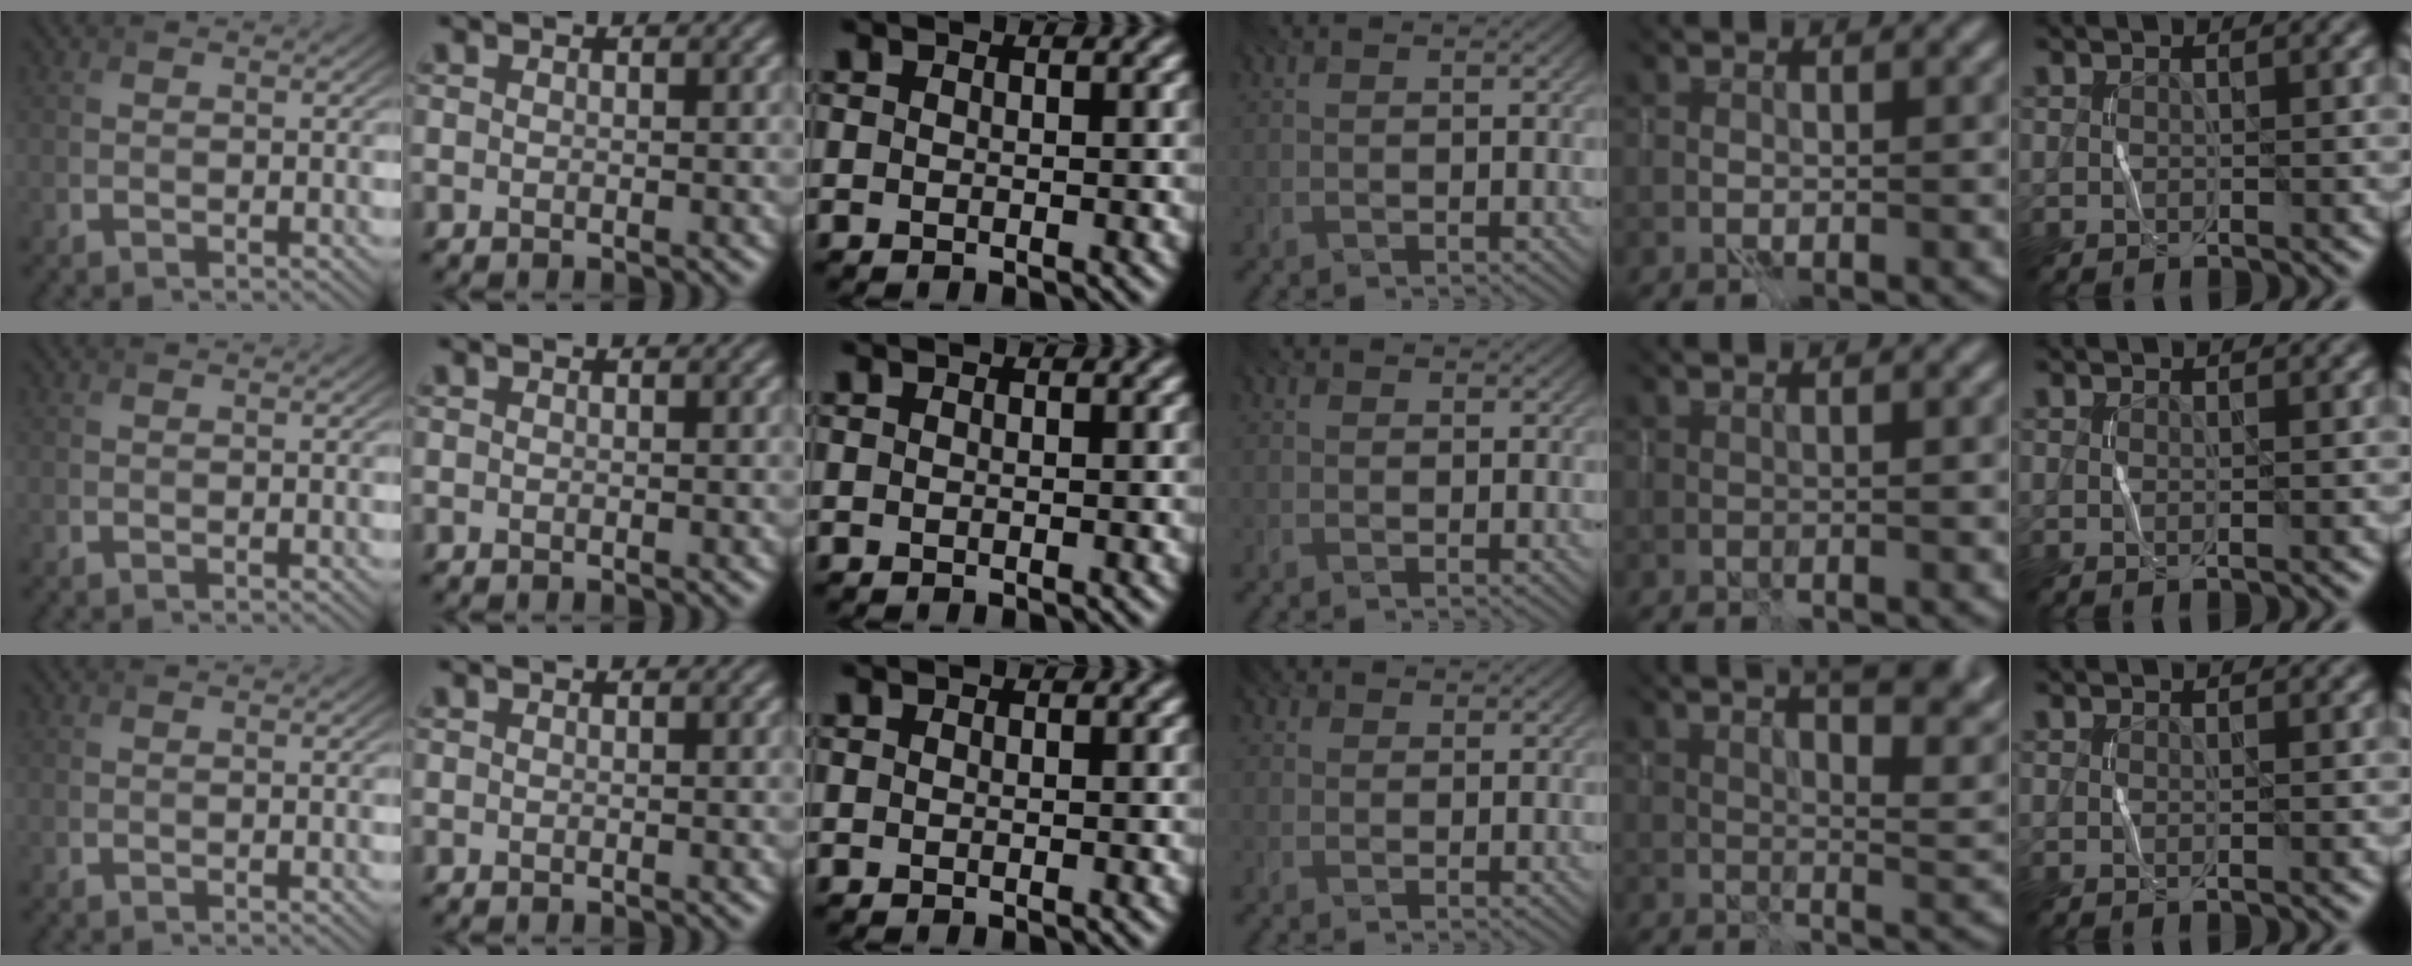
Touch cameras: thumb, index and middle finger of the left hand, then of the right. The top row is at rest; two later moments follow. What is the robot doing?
{"motion": "wrap", "object": "cellophane"}